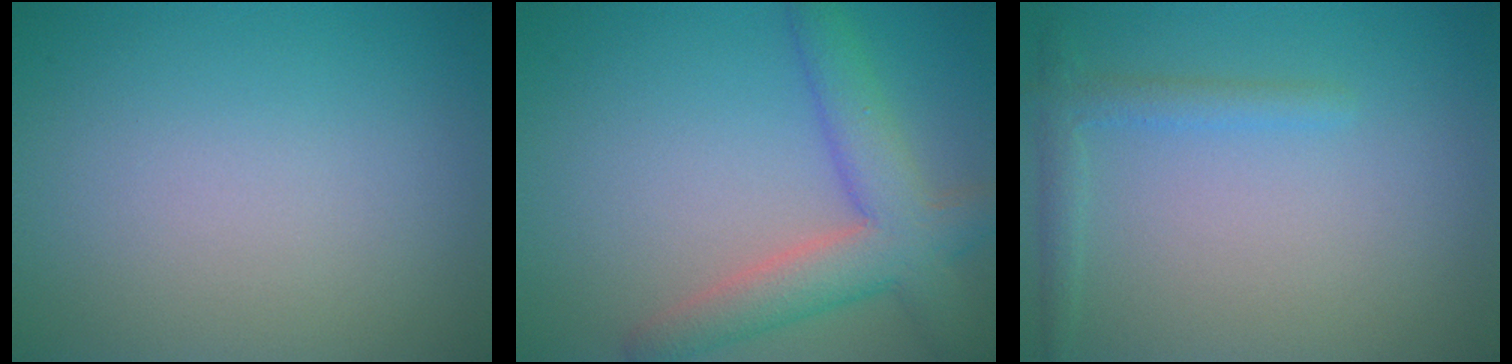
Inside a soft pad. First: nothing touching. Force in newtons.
{"total": 5.9, "press": 5.8, "slide": 0.3}
{"total": 1.9, "press": 1.8, "slide": 0.2}